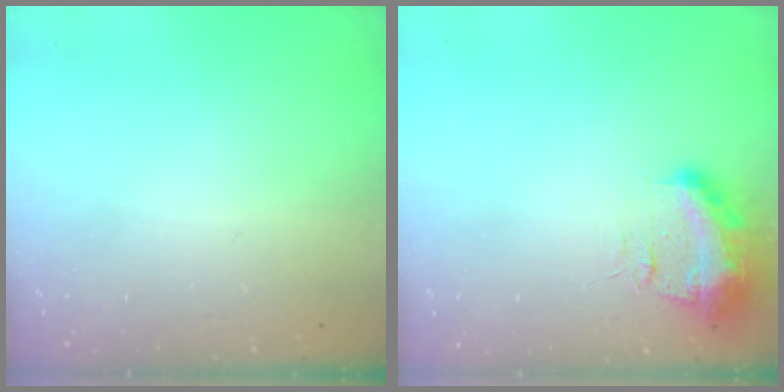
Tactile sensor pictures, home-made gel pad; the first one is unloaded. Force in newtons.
{"total": 17.3, "press": 13.2, "slide": 11.2}